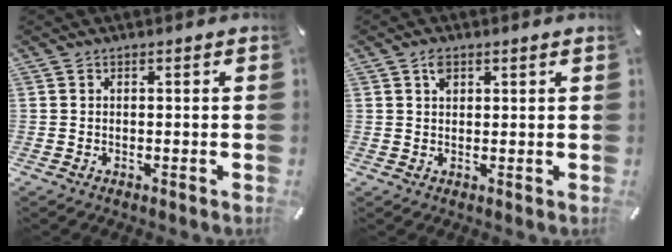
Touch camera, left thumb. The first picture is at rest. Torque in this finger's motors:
{"motor_torque": [0.31, 0.22, 0.18, -0.20, 0.09]}